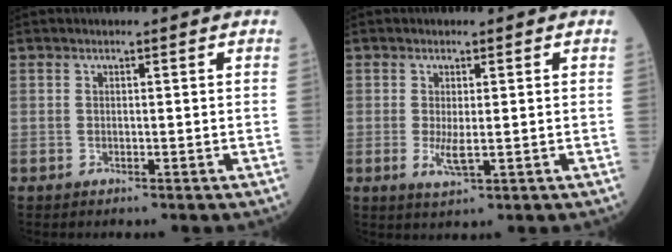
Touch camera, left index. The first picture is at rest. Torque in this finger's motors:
{"motor_torque": [0.63, 0.41, 0.30, 0.08]}